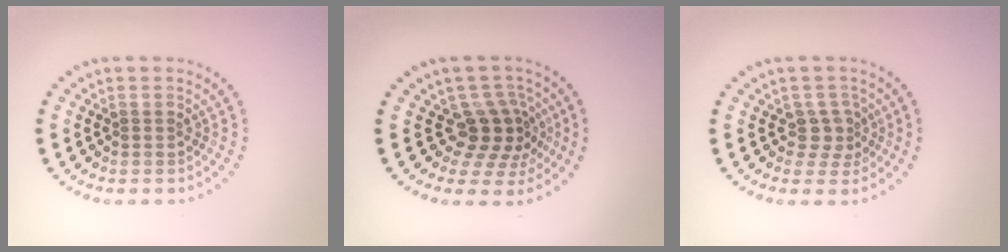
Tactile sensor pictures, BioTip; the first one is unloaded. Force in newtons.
{"total": 3.8, "press": 2.9, "slide": 2.5}
{"total": 2.1, "press": 1.6, "slide": 1.5}